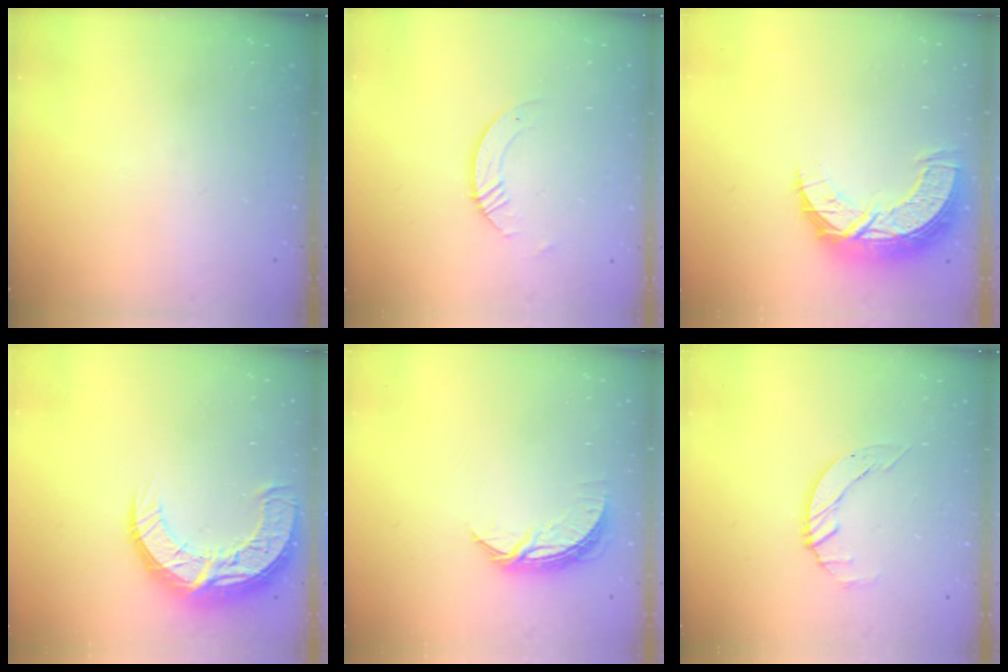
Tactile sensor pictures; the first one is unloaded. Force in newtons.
{"total": 3.7, "press": 3.7, "slide": 0.2}
{"total": 11.7, "press": 11.6, "slide": 0.9}
{"total": 13.3, "press": 13.2, "slide": 1.2}
{"total": 7.2, "press": 7.1, "slide": 0.3}
{"total": 2.7, "press": 2.7, "slide": 0.3}